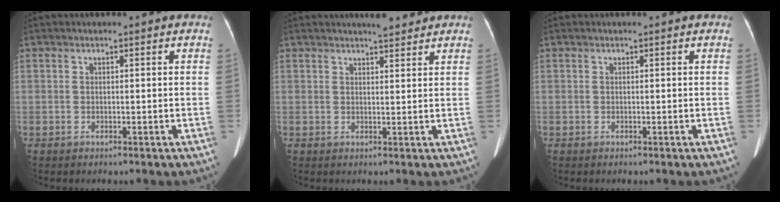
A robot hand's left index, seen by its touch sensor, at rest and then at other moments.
{"total": 3.7, "force": [3.4, 0.6, 1.5], "torque": [-0.022, 0.004, 0.047]}
{"total": 0.0}